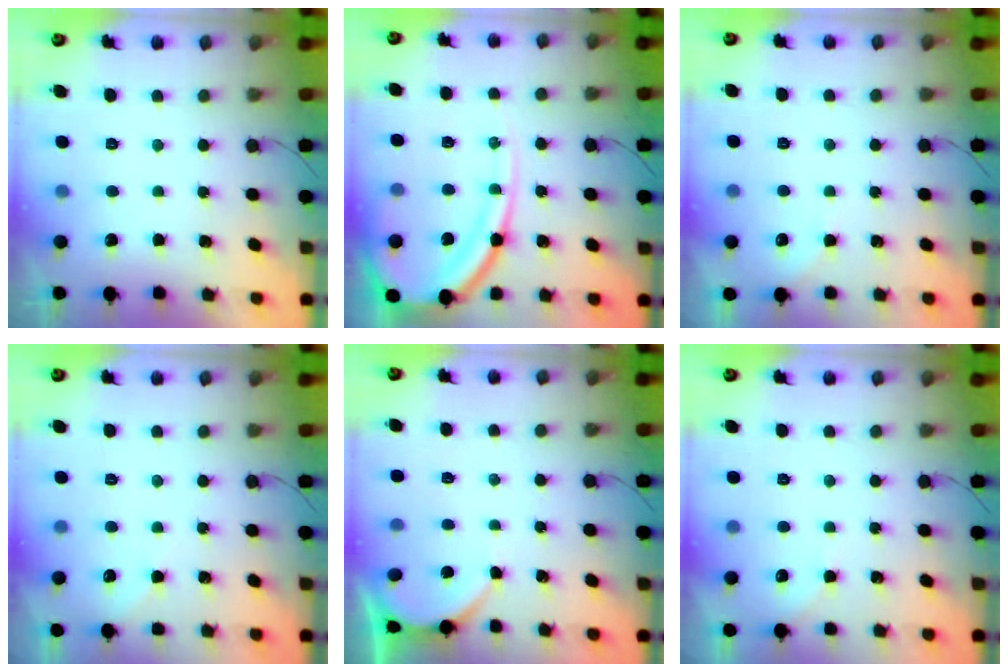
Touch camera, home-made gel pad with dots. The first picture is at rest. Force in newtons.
{"total": 15.2, "press": 15.1, "slide": 1.5}
{"total": 1.7, "press": 1.6, "slide": 0.3}
{"total": 2.2, "press": 2.2, "slide": 0.3}
{"total": 3.3, "press": 3.3, "slide": 0.5}
{"total": 1.7, "press": 1.6, "slide": 0.3}